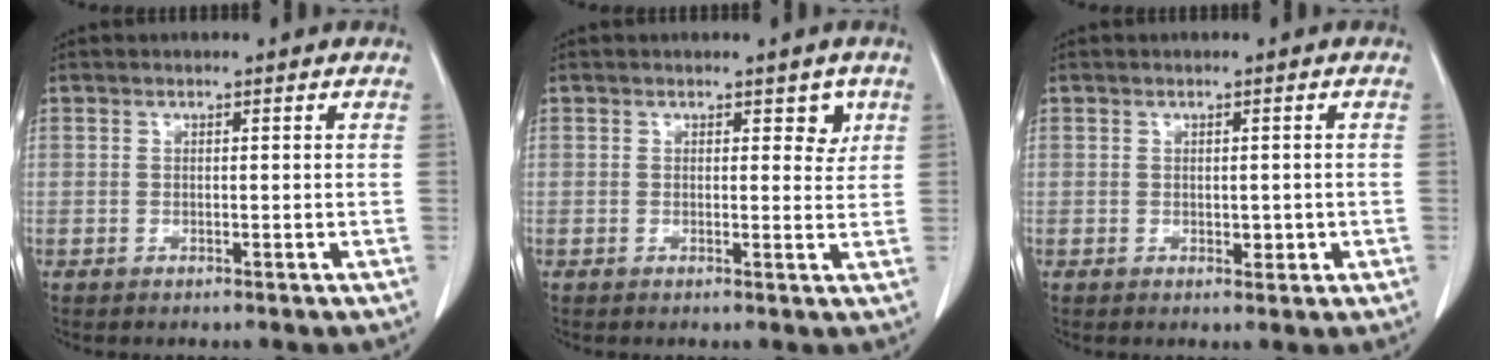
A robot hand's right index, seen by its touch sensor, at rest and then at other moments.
{"total": 2.4, "force": [1.2, 1.5, 1.5], "torque": [-0.008, -0.003, 0.014]}
{"total": 1.7, "force": [-0.2, 1.1, 1.4], "torque": [-0.015, 0.000, 0.003]}